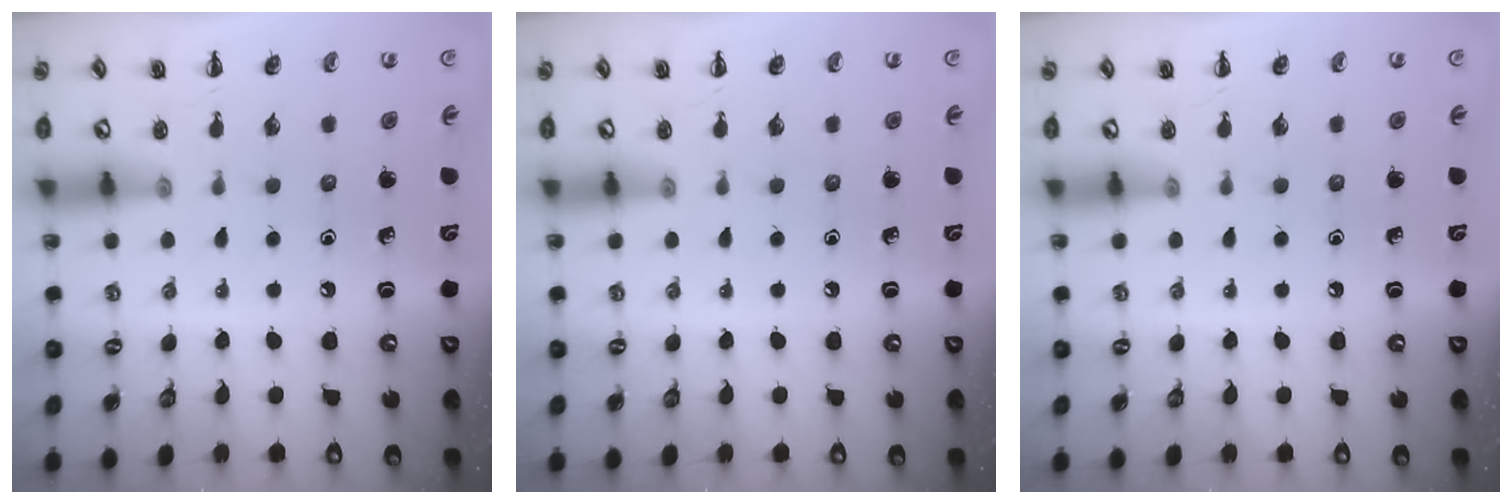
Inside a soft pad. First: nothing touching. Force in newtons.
{"total": 0.0}
{"total": 0.0}